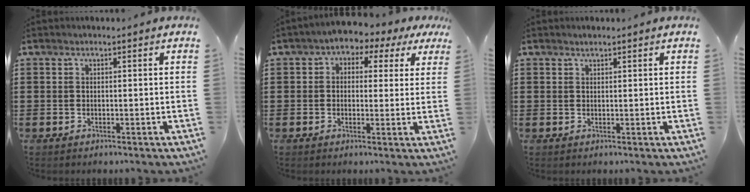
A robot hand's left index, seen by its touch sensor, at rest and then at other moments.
{"total": 2.1, "force": [0.3, 2.0, 0.8], "torque": [-0.029, 0.000, -0.006]}
{"total": 0.8, "force": [0.7, 0.2, 0.3], "torque": [-0.006, 0.000, 0.014]}